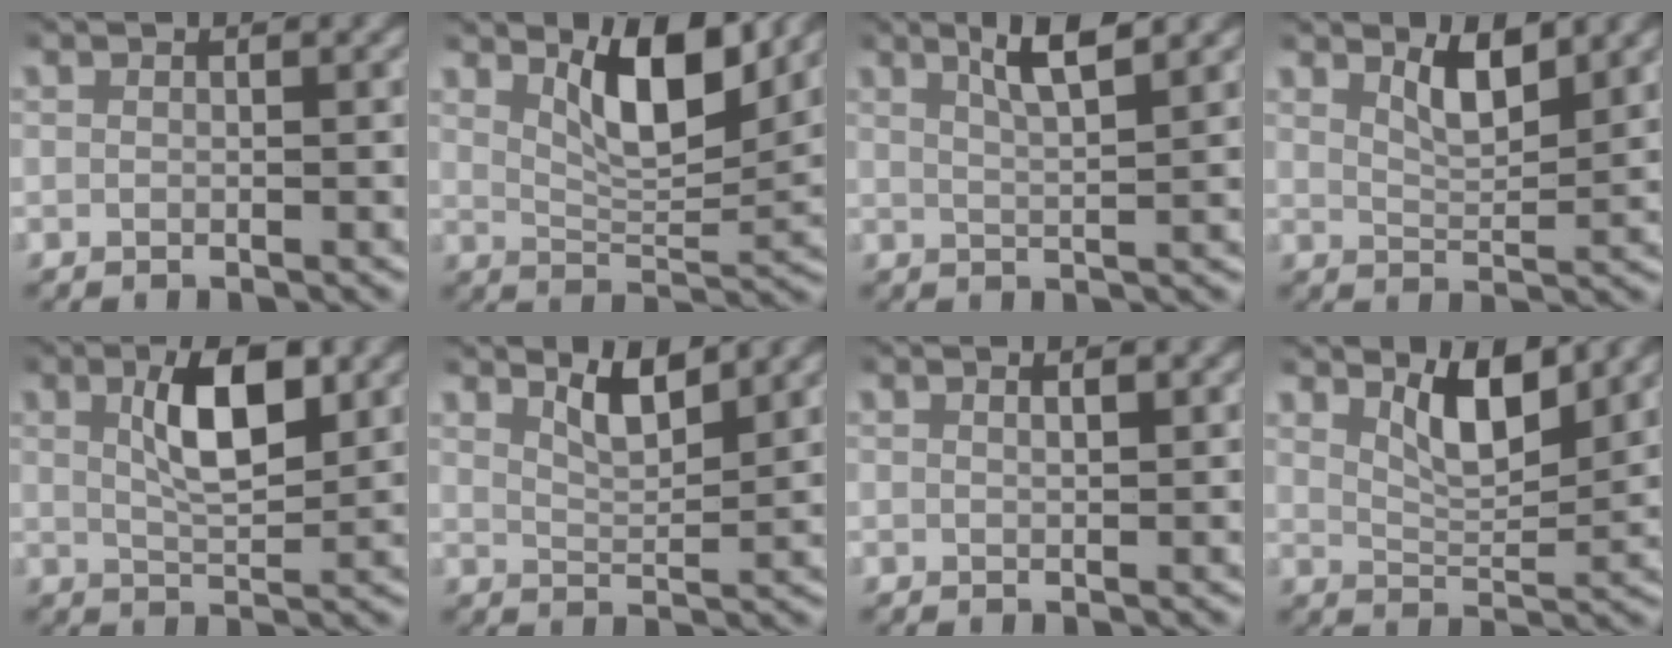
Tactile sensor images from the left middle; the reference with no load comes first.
{"total": 6.0, "force": [3.6, 1.7, 4.5], "torque": [-0.076, -0.007, 0.061]}
{"total": 4.0, "force": [2.9, 0.3, 2.8], "torque": [-0.049, 0.009, 0.046]}
{"total": 3.1, "force": [2.5, 0.7, 1.7], "torque": [-0.034, -0.008, 0.044]}
{"total": 5.2, "force": [1.8, 1.9, 4.5], "torque": [-0.074, 0.003, 0.030]}
{"total": 3.2, "force": [2.7, 0.4, 1.6], "torque": [-0.035, -0.006, 0.047]}
{"total": 0.8, "force": [0.6, 0.1, 0.6], "torque": [-0.003, 0.005, 0.007]}
{"total": 4.3, "force": [3.0, 1.1, 2.8], "torque": [-0.049, -0.007, 0.054]}